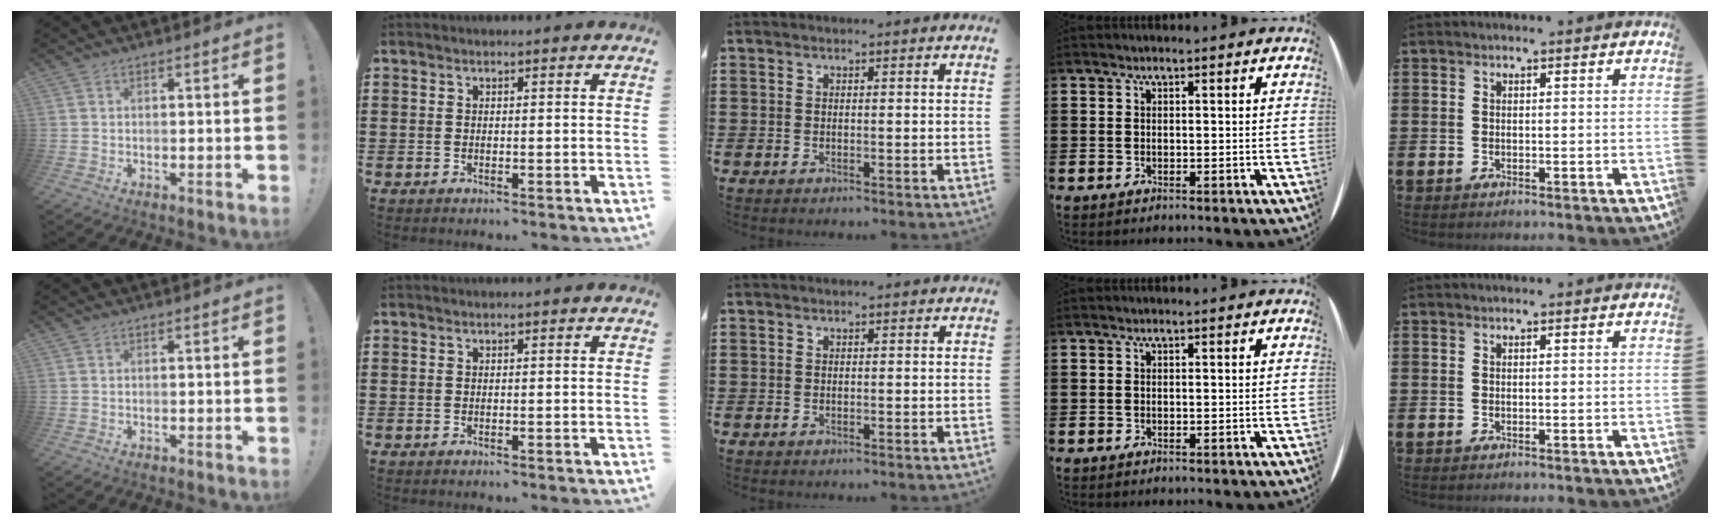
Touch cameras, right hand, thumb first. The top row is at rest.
{}